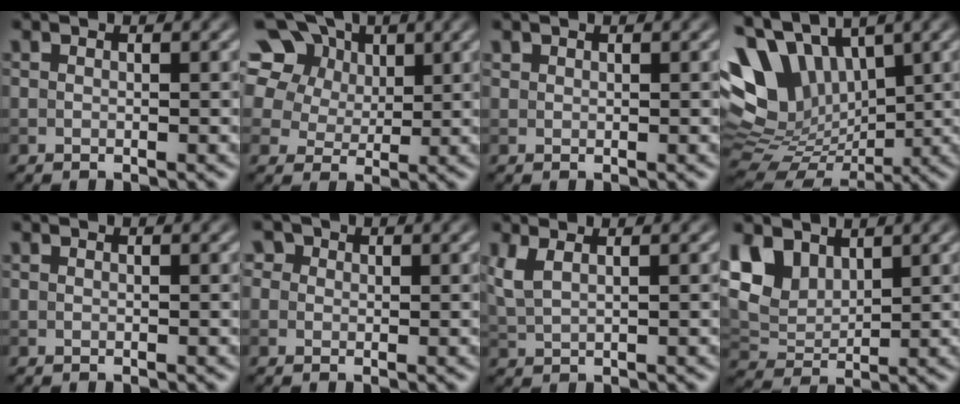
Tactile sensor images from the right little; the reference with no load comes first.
{"total": 17.3, "force": [9.2, 12.1, 8.2], "torque": [-0.204, 0.057, 0.166]}
{"total": 0.6, "force": [0.5, 0.4, 0.0], "torque": [0.003, -0.001, 0.011]}
{"total": 12.4, "force": [4.1, 8.0, 8.5], "torque": [-0.172, 0.020, 0.086]}
{"total": 0.0}
{"total": 2.7, "force": [1.4, 2.1, 1.0], "torque": [-0.012, 0.012, 0.005]}
{"total": 2.3, "force": [1.3, 0.8, 1.7], "torque": [-0.043, 0.003, 0.031]}
{"total": 4.8, "force": [2.8, 3.2, 2.3], "torque": [-0.057, -0.002, 0.054]}